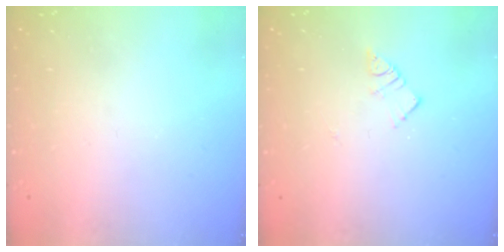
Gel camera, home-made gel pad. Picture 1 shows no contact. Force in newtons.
{"total": 4.6, "press": 4.6, "slide": 0.2}